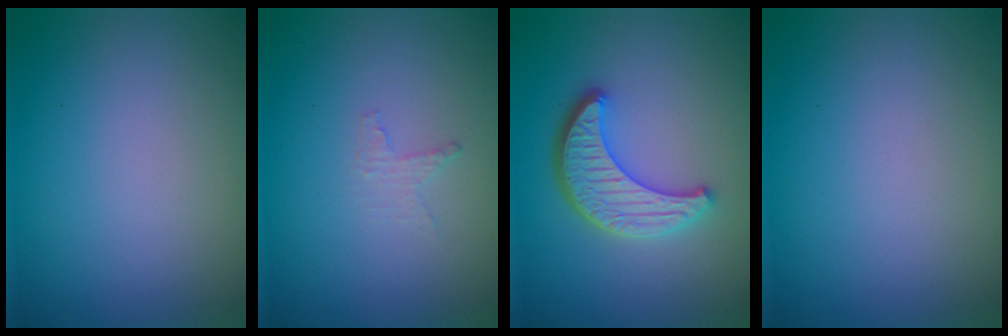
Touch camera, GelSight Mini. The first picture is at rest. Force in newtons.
{"total": 0.9, "press": 0.8, "slide": 0.3}
{"total": 4.5, "press": 3.8, "slide": 2.5}
{"total": 0.0}